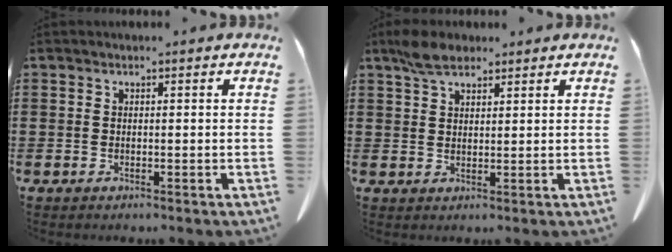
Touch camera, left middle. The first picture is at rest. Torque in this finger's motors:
{"motor_torque": [1.43, 0.71, 0.07, 0.08]}